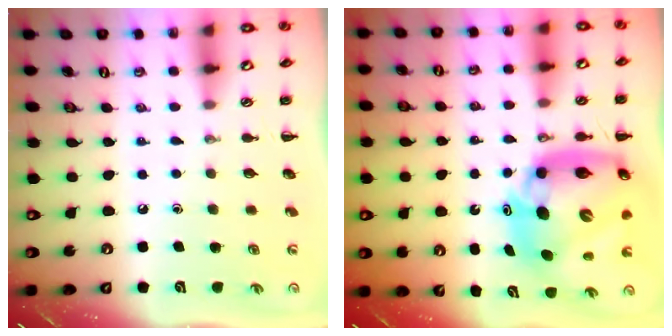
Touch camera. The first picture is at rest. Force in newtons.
{"total": 16.4, "press": 15.7, "slide": 4.7}